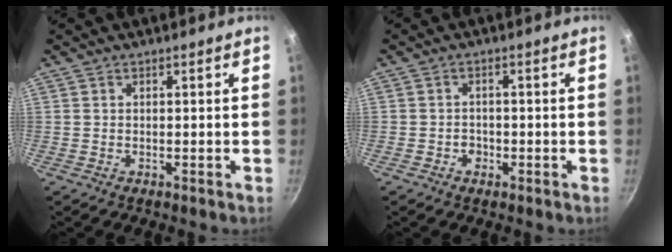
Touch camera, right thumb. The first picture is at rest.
{"total": 2.0, "force": [-0.9, 1.7, 0.6], "torque": [0.003, 0.007, -0.013]}